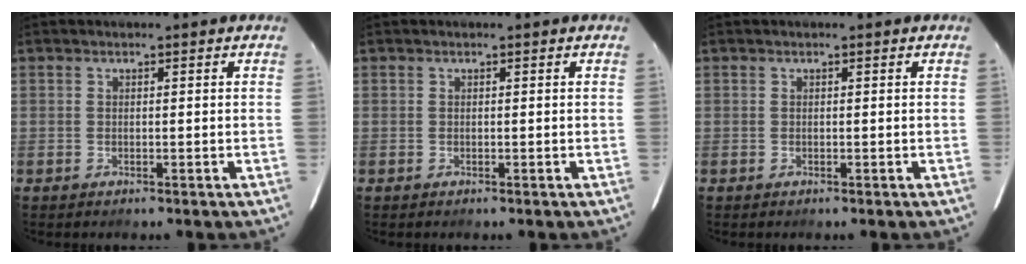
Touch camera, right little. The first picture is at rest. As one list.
[{"total": 0.0}, {"total": 0.0}]